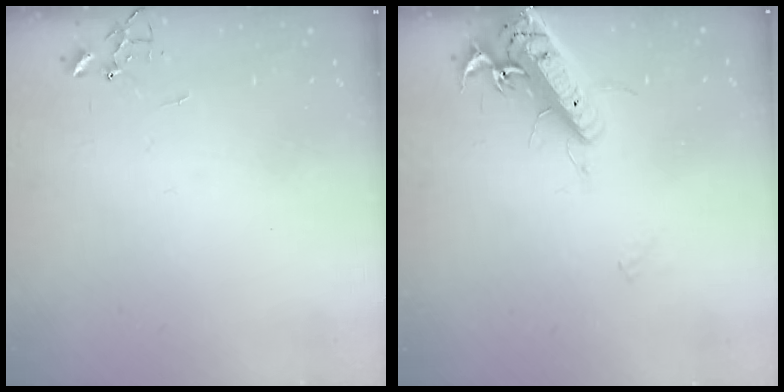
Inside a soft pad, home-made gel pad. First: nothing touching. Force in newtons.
{"total": 17.1, "press": 16.8, "slide": 3.3}